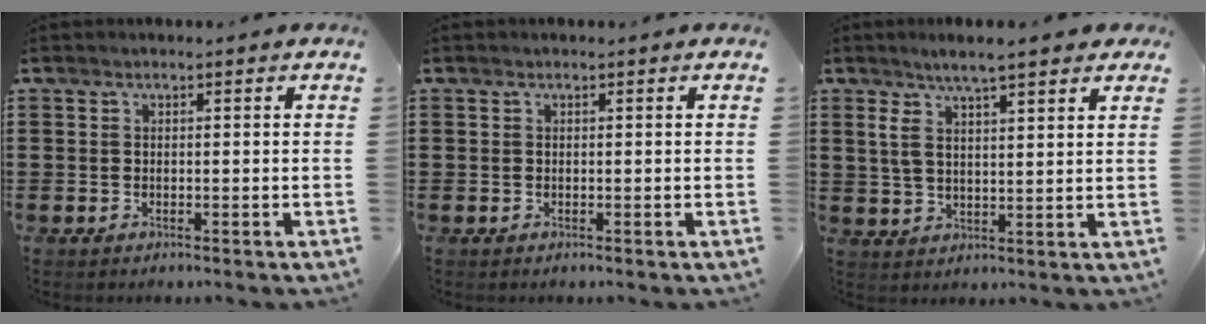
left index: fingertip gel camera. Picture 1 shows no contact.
{"total": 0.0}
{"total": 6.8, "force": [4.4, 1.8, 4.9], "torque": [-0.107, 0.003, 0.076]}